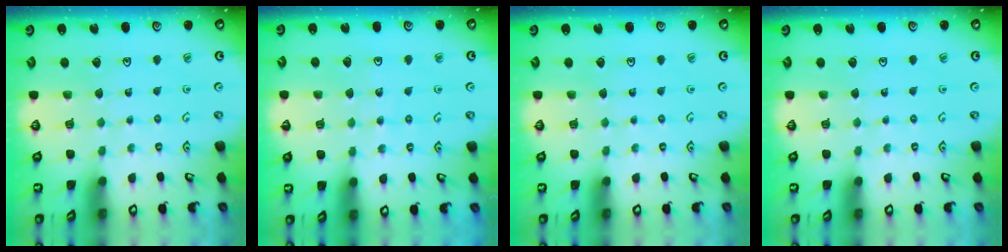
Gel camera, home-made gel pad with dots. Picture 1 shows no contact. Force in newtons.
{"total": 4.7, "press": 4.6, "slide": 0.8}
{"total": 0.0}
{"total": 0.0}